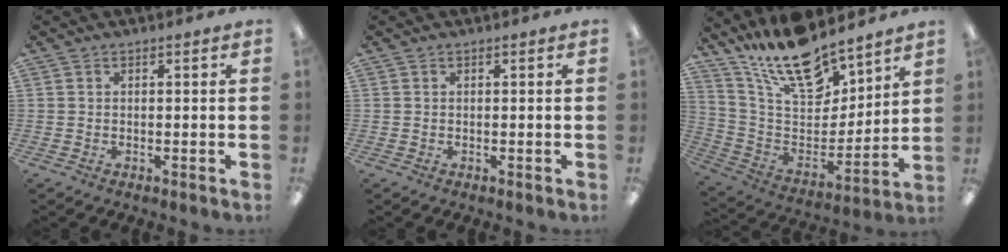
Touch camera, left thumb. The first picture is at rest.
{"total": 0.0}
{"total": 19.5, "force": [15.7, 7.4, 8.9], "torque": [-0.169, -0.102, 0.280]}